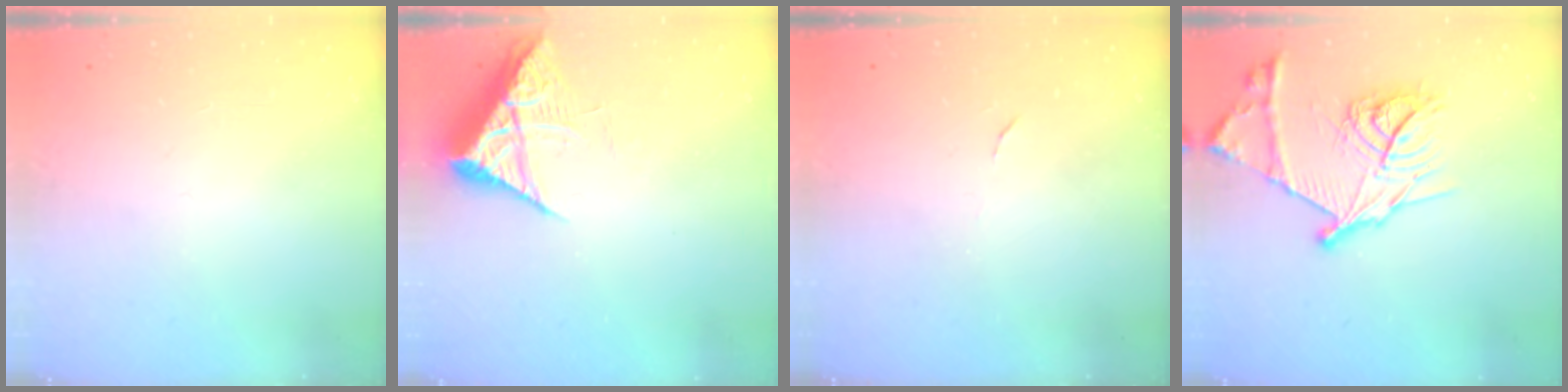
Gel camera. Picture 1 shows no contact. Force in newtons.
{"total": 7.5, "press": 7.5, "slide": 0.8}
{"total": 3.7, "press": 3.7, "slide": 0.2}
{"total": 19.6, "press": 19.5, "slide": 1.5}